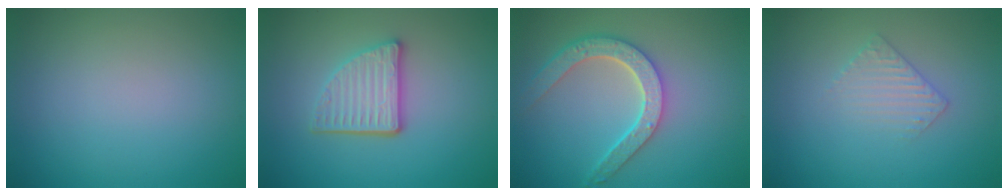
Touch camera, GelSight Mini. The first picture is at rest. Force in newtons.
{"total": 4.0, "press": 3.2, "slide": 2.4}
{"total": 5.0, "press": 4.1, "slide": 3.0}
{"total": 1.9, "press": 1.9, "slide": 0.5}